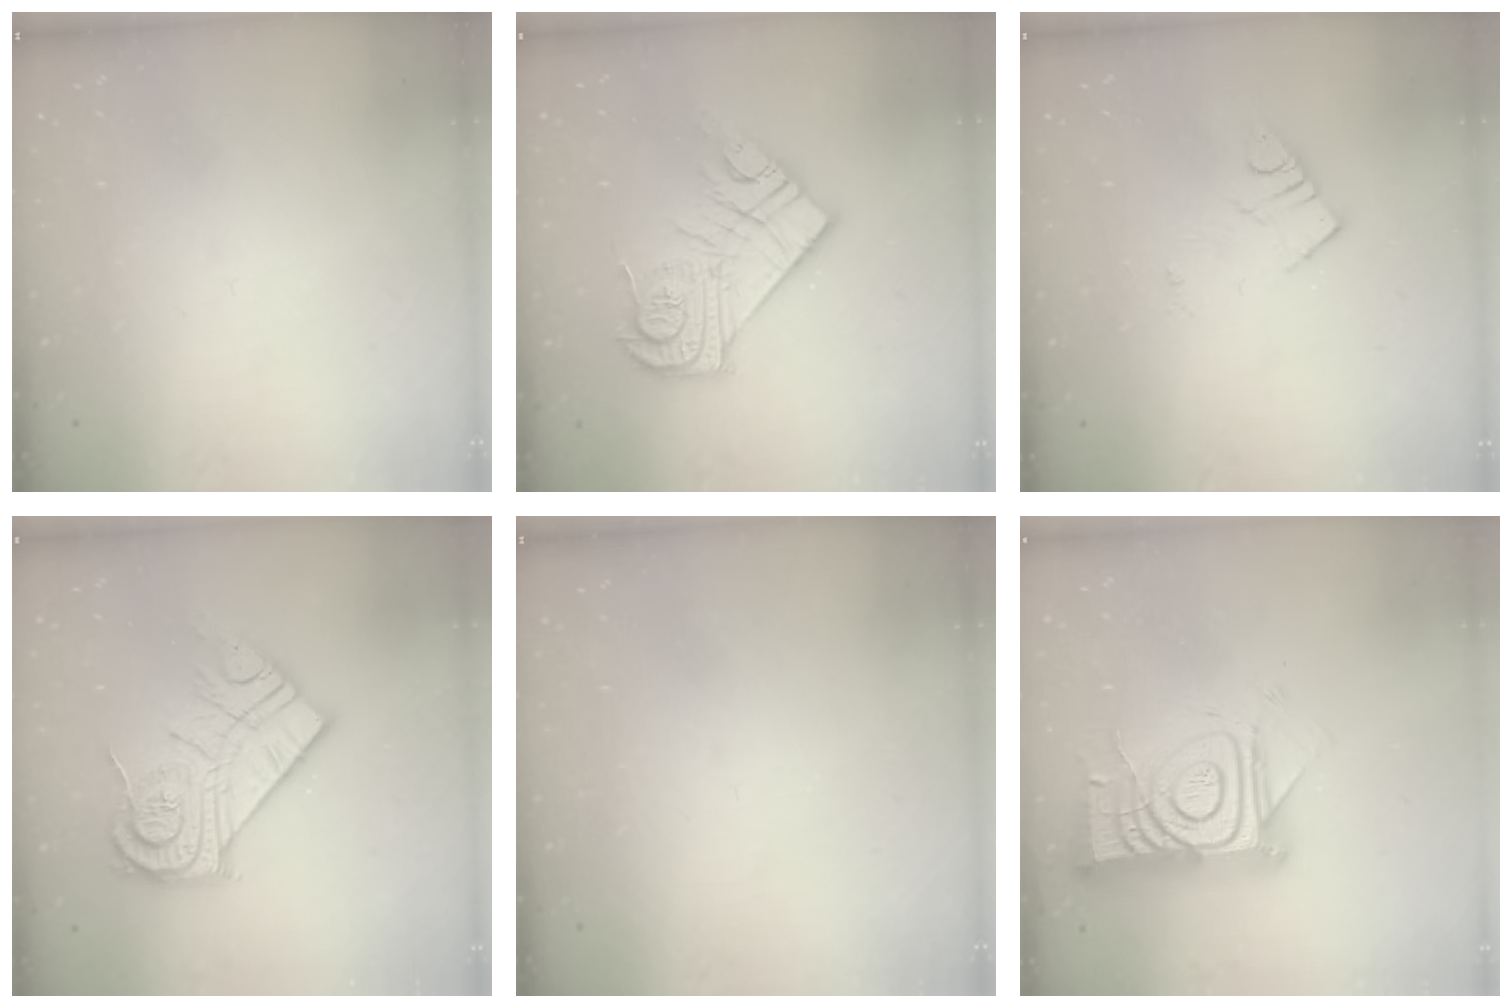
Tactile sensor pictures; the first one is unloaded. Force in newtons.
{"total": 16.9, "press": 16.9, "slide": 1.5}
{"total": 3.4, "press": 3.4, "slide": 0.5}
{"total": 17.8, "press": 17.8, "slide": 1.2}
{"total": 0.0}
{"total": 16.3, "press": 16.3, "slide": 1.5}